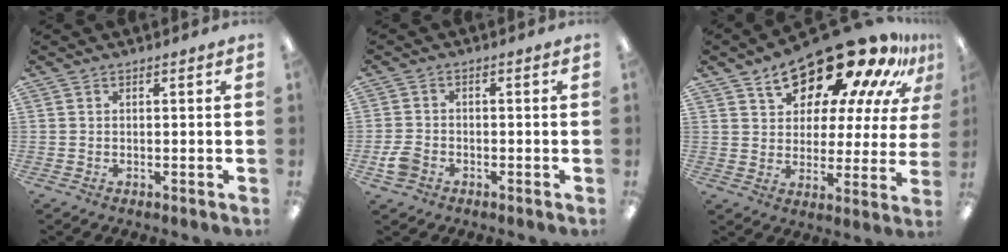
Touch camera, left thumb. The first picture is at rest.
{"total": 3.9, "force": [-1.9, 2.9, 1.9], "torque": [-0.041, 0.006, -0.037]}
{"total": 22.1, "force": [16.6, 8.5, 11.9], "torque": [-0.178, -0.124, 0.275]}